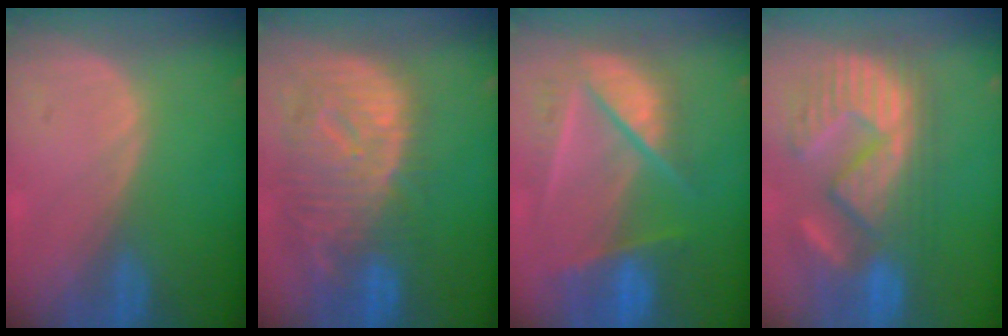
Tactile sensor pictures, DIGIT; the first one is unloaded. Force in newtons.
{"total": 12.5, "press": 10.9, "slide": 6.2}
{"total": 9.9, "press": 8.3, "slide": 5.4}
{"total": 12.6, "press": 11.8, "slide": 4.4}